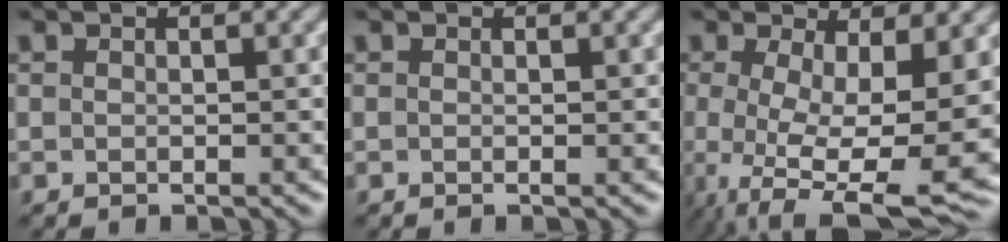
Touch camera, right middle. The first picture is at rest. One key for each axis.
{"total": 0.0}
{"total": 10.5, "fx": -1.4, "fy": 3.6, "fz": 9.8, "tx": -0.162, "ty": -0.019, "tz": -0.014}